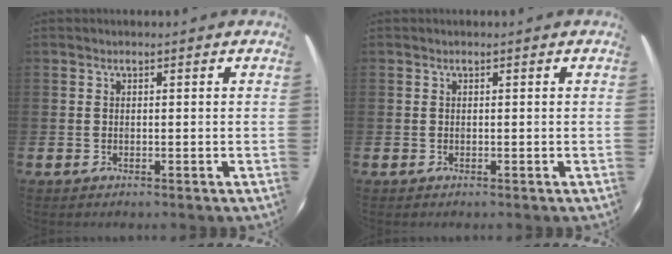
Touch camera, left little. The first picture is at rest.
{"total": 0.0}